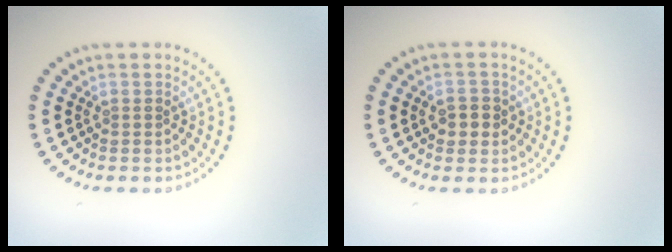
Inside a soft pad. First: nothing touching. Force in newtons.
{"total": 1.9, "press": 1.9, "slide": 0.2}